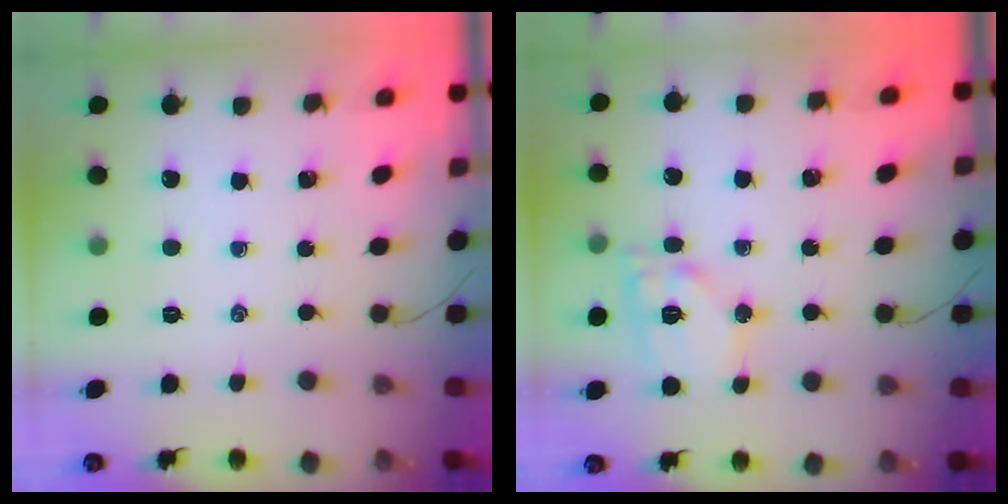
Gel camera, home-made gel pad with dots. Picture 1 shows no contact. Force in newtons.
{"total": 11.8, "press": 11.7, "slide": 1.5}